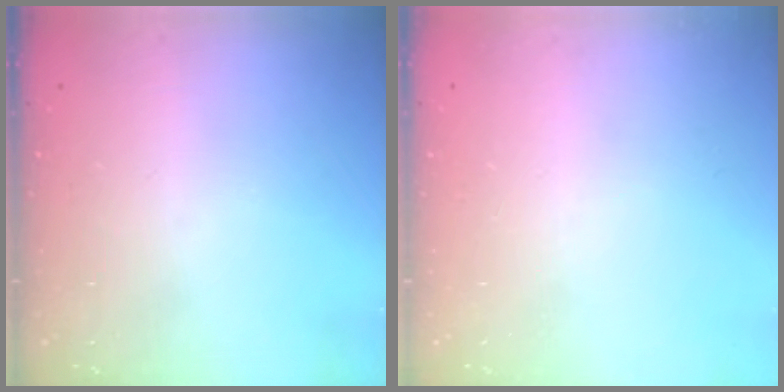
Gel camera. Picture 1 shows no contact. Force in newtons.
{"total": 0.0}